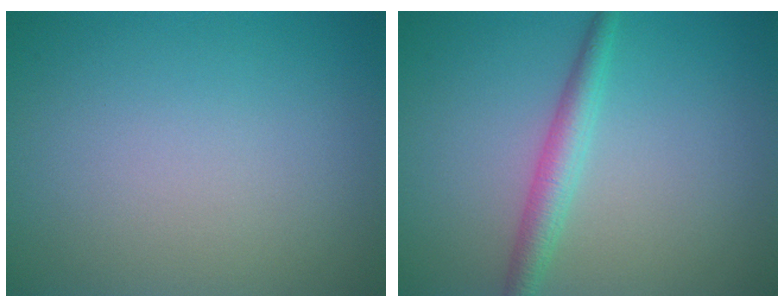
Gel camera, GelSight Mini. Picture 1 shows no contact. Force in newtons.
{"total": 2.7, "press": 2.6, "slide": 0.1}